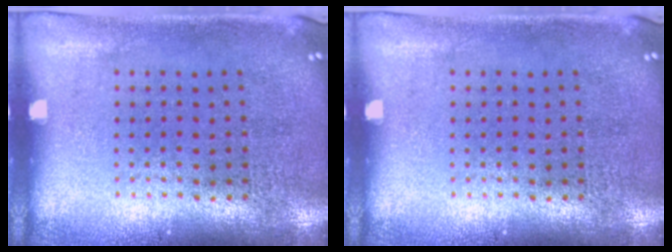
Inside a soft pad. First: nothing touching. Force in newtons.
{"total": 0.0}